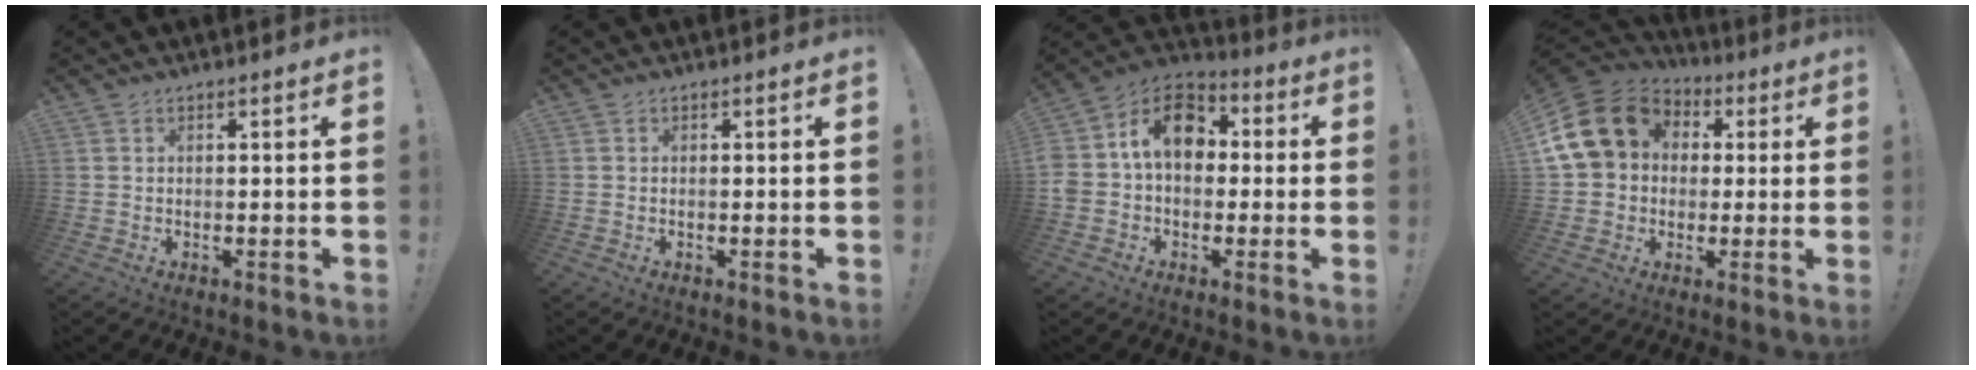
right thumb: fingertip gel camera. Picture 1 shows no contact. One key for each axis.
{"total": 0.0}
{"total": 14.2, "fx": 2.9, "fy": 10.9, "fz": 8.7, "tx": -0.138, "ty": 0.014, "tz": 0.058}
{"total": 18.5, "fx": 4.7, "fy": 15.0, "fz": 9.9, "tx": -0.177, "ty": -0.008, "tz": 0.101}